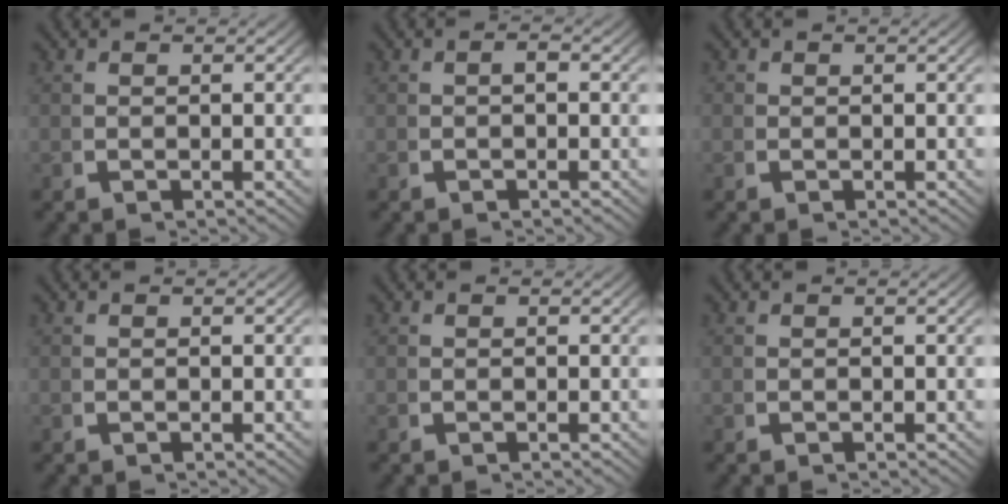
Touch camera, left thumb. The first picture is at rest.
{"total": 0.8, "force": [-0.4, 0.3, 0.6], "torque": [-0.008, 0.002, -0.008]}
{"total": 0.6, "force": [0.0, 0.6, 0.0], "torque": [-0.004, -0.005, 0.001]}
{"total": 0.0}
{"total": 0.0}
{"total": 0.0}